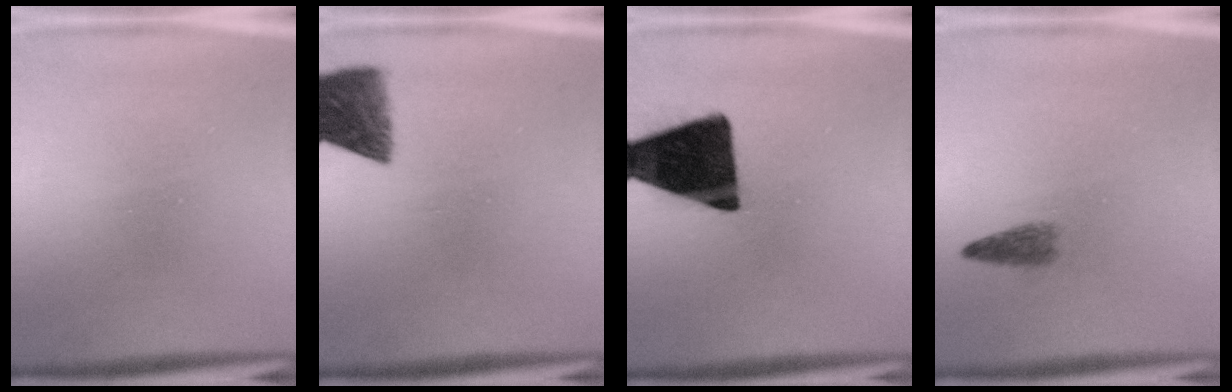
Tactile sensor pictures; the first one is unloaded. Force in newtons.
{"total": 7.4}
{"total": 16.6}
{"total": 2.2}